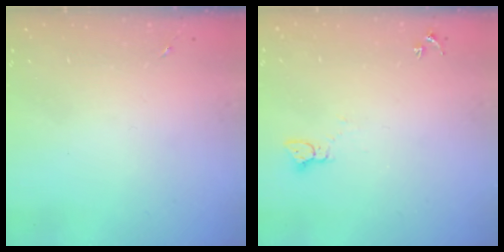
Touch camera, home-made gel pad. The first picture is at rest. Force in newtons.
{"total": 3.1, "press": 3.1, "slide": 0.1}